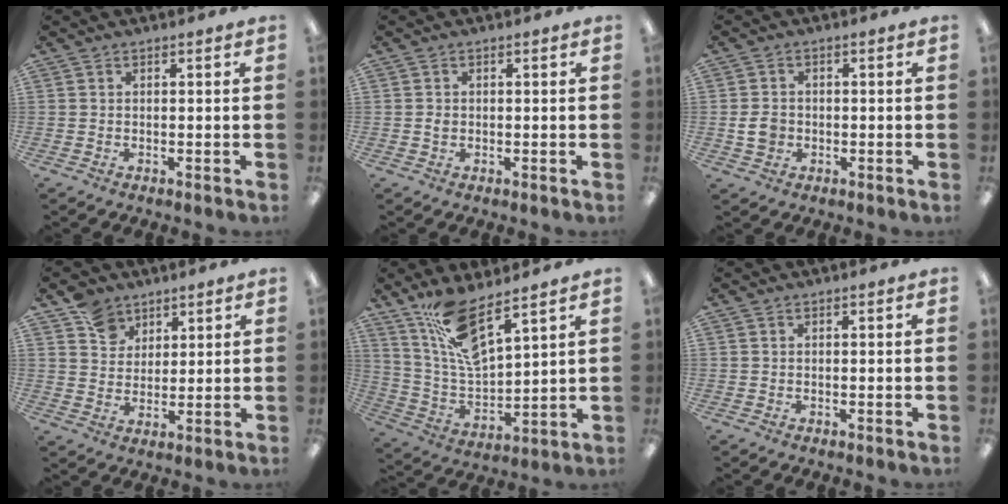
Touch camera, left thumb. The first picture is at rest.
{"total": 1.3, "force": [0.0, 1.0, 0.8], "torque": [-0.016, 0.005, -0.001]}
{"total": 4.1, "force": [-0.5, 3.3, 2.3], "torque": [-0.047, 0.006, -0.010]}
{"total": 8.8, "force": [5.9, 6.3, 1.8], "torque": [-0.034, -0.026, 0.112]}
{"total": 13.2, "force": [10.1, 3.5, 7.8], "torque": [-0.164, -0.049, 0.181]}
{"total": 0.0}